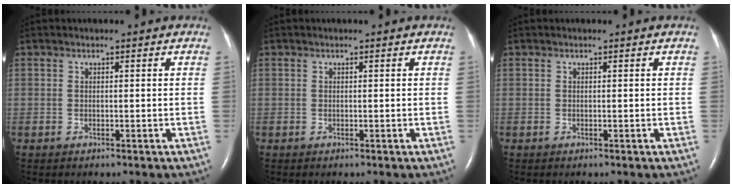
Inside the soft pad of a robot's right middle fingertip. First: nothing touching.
{"total": 0.0}
{"total": 0.0}